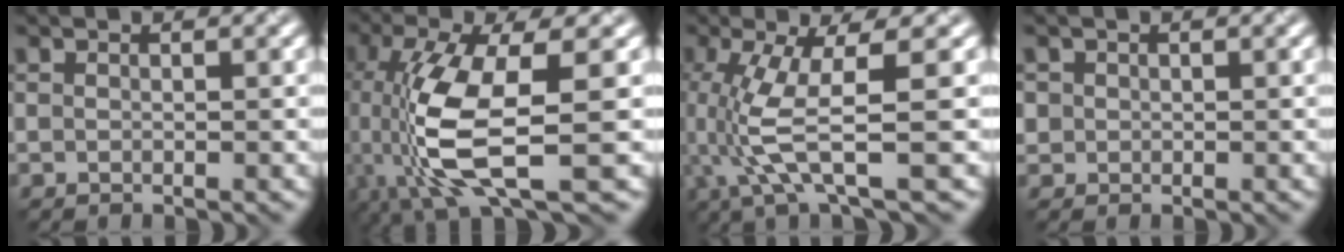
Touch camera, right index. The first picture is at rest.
{"total": 10.4, "force": [-1.8, 3.2, 9.7], "torque": [-0.211, -0.012, -0.032]}
{"total": 6.3, "force": [-0.8, 1.2, 6.1], "torque": [-0.141, -0.003, -0.013]}
{"total": 1.0, "force": [0.1, 1.0, 0.0], "torque": [0.010, -0.004, 0.004]}